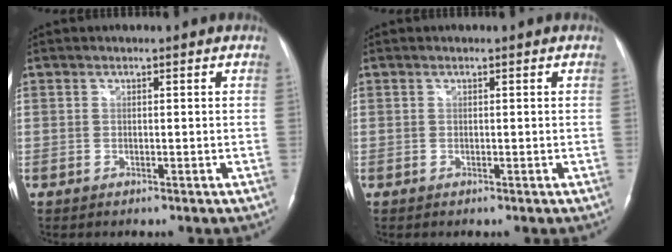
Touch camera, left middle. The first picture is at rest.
{"total": 0.0}